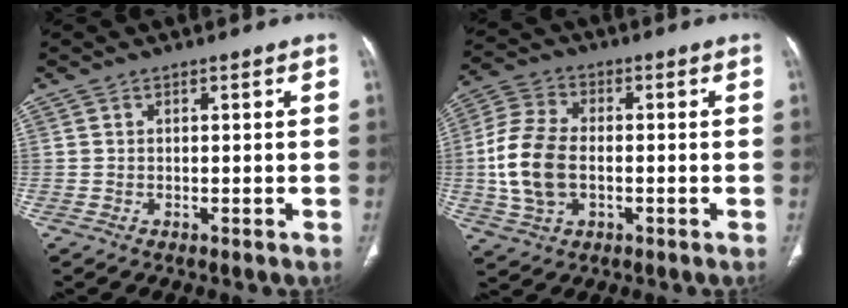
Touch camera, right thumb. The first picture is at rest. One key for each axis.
{"total": 12.4, "fx": -1.2, "fy": 7.9, "fz": 9.5, "tx": -0.200, "ty": 0.012, "tz": -0.024}